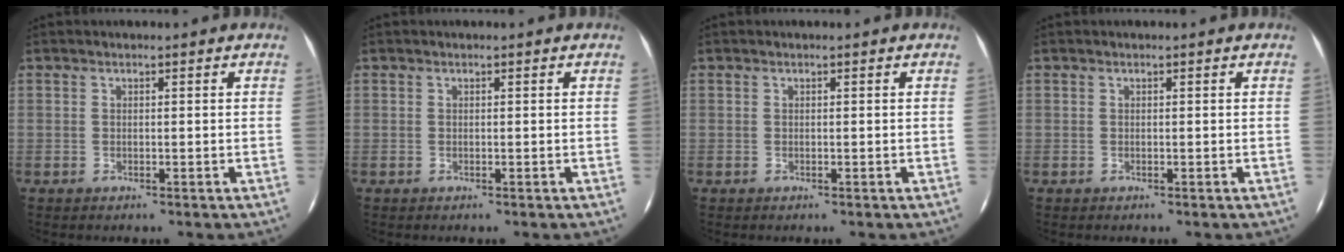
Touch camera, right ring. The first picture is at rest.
{"total": 0.0}
{"total": 0.0}
{"total": 0.0}